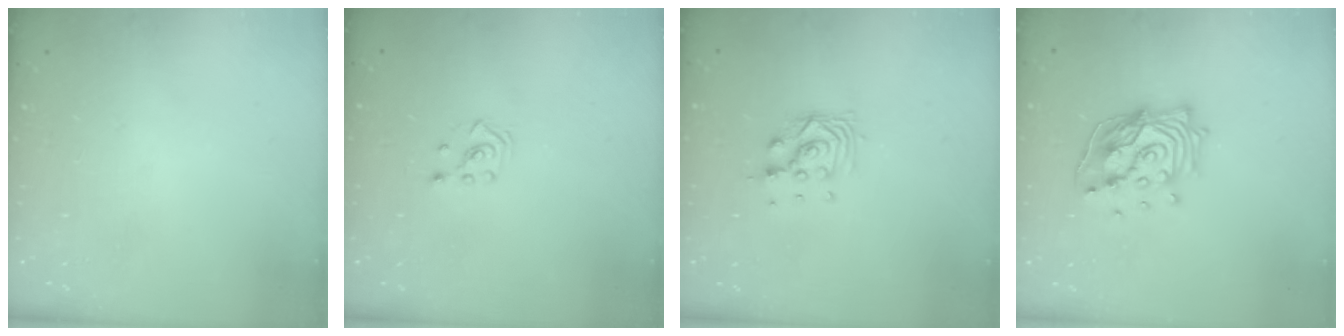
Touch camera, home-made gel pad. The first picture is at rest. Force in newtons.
{"total": 2.3, "press": 2.2, "slide": 0.8}
{"total": 7.9, "press": 7.8, "slide": 0.6}
{"total": 17.0, "press": 16.1, "slide": 5.5}